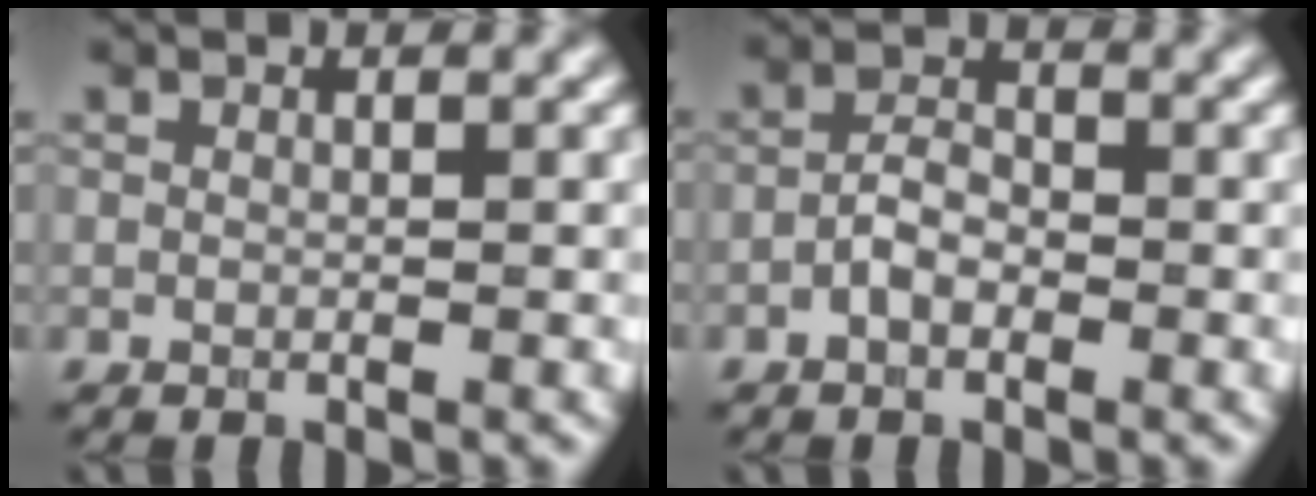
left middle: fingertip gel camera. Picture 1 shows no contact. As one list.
[{"total": 2.3, "force": [-1.0, 1.3, 1.6], "torque": [-0.031, 0.006, -0.025]}]